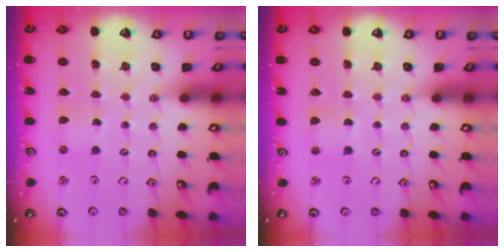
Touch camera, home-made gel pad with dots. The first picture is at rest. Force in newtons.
{"total": 1.2, "press": 1.2, "slide": 0.0}